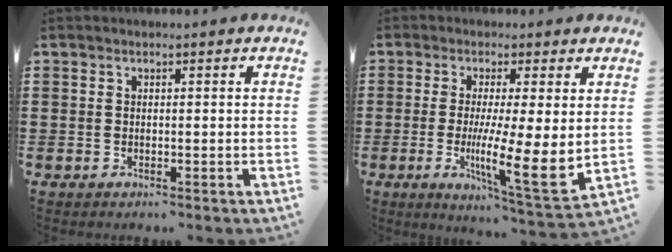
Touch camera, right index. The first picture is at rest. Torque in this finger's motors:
{"motor_torque": [1.92, 0.09, 0.84, 0.19]}